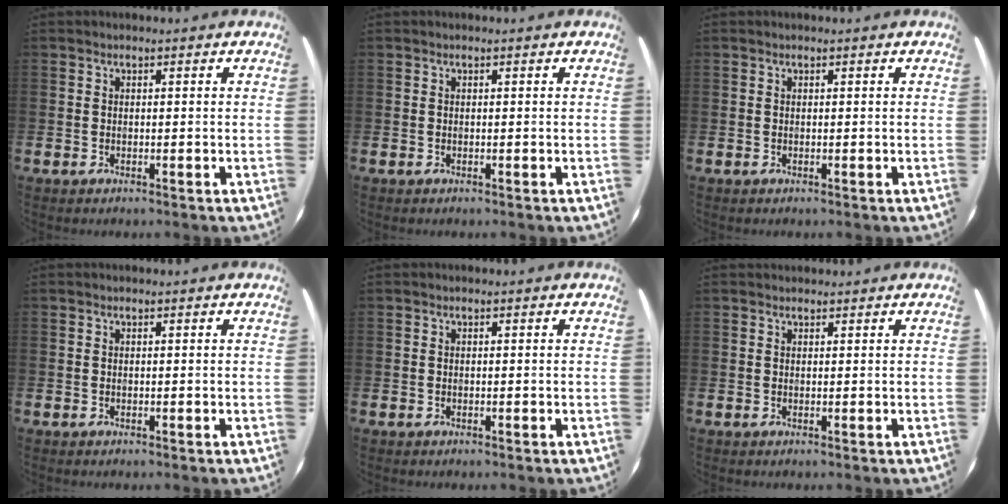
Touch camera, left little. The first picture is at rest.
{"total": 0.0}
{"total": 0.0}
{"total": 0.0}
{"total": 0.0}
{"total": 0.7, "force": [0.7, 0.2, -0.1], "torque": [0.009, -0.002, 0.012]}